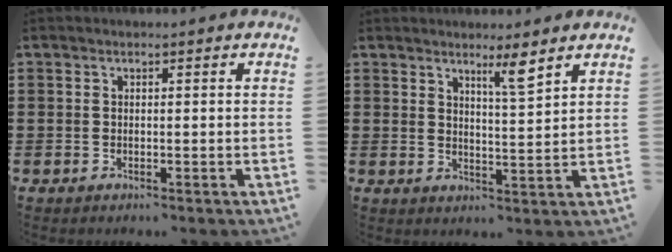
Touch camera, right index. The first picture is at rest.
{"total": 4.4, "force": [3.3, 0.0, 3.0], "torque": [-0.051, -0.007, 0.053]}